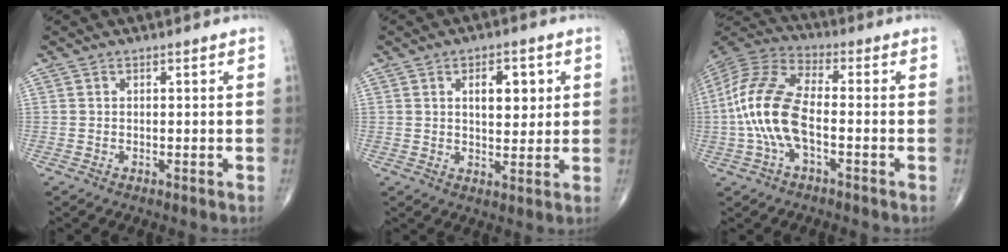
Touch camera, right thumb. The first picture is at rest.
{"total": 7.1, "force": [2.1, 3.8, 5.6], "torque": [-0.060, -0.009, 0.034]}
{"total": 14.1, "force": [-2.4, 6.4, 12.4], "torque": [-0.275, 0.034, -0.052]}